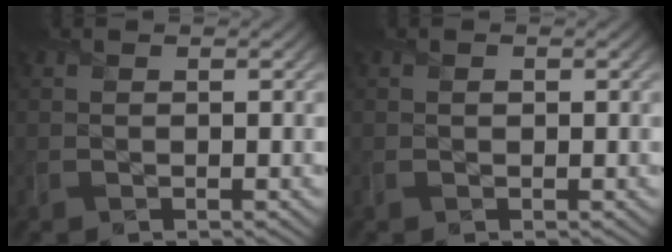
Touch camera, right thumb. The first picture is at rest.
{"total": 0.0}